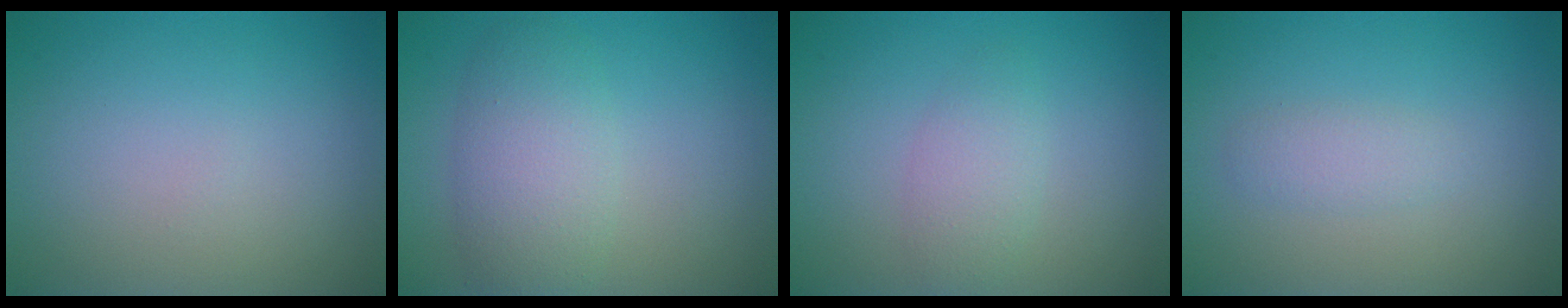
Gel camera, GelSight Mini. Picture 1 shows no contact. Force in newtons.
{"total": 4.8, "press": 4.8, "slide": 0.3}
{"total": 2.1, "press": 2.1, "slide": 0.1}
{"total": 1.5, "press": 1.5, "slide": 0.0}